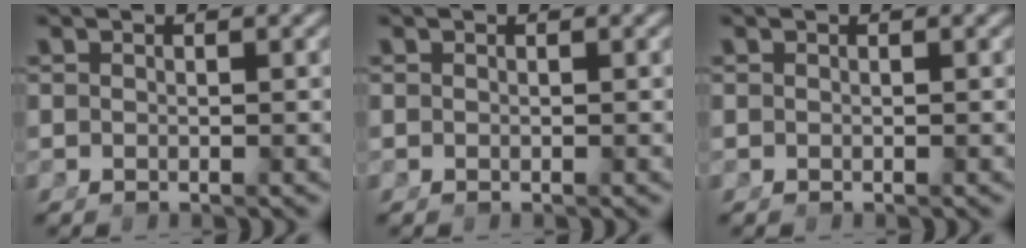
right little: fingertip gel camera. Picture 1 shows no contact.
{"total": 0.0}
{"total": 0.0}